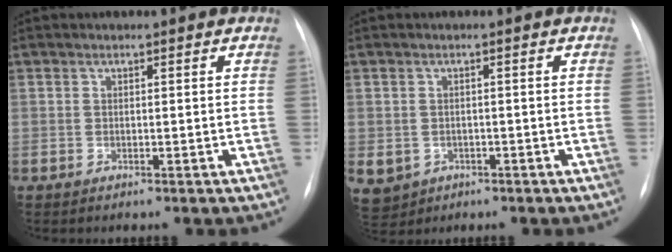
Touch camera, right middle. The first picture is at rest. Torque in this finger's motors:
{"motor_torque": [0.37, -0.32, 0.27, 0.05]}